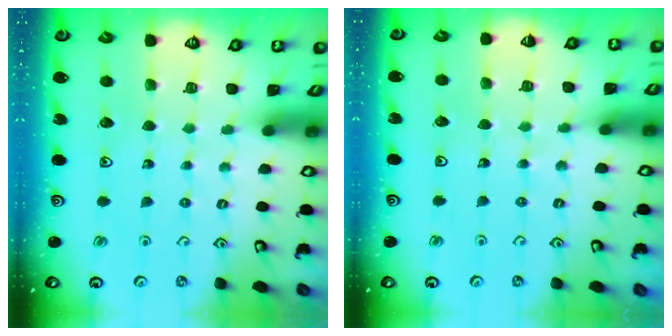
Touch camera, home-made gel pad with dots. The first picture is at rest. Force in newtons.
{"total": 3.4, "press": 3.4, "slide": 0.5}